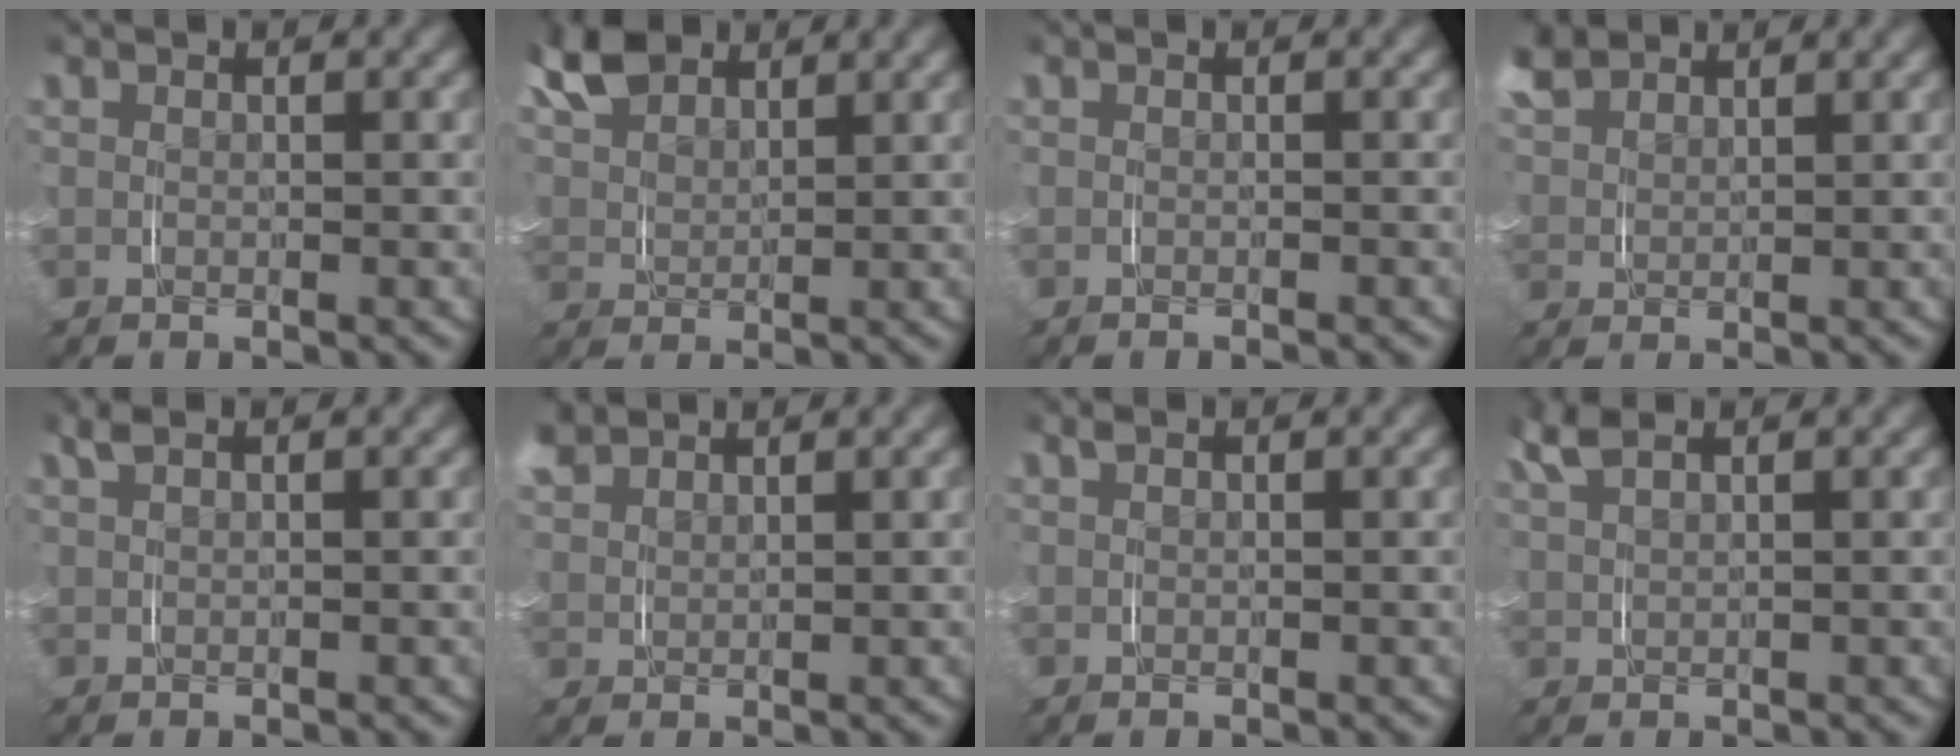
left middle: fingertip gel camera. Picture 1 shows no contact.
{"total": 5.5, "force": [3.1, 3.3, 3.1], "torque": [-0.086, -0.004, 0.062]}
{"total": 0.8, "force": [-0.8, -0.1, 0.1], "torque": [-0.003, 0.001, -0.015]}
{"total": 2.5, "force": [2.1, 1.1, 0.9], "torque": [-0.039, 0.002, 0.045]}
{"total": 0.9, "force": [0.7, 0.2, 0.6], "torque": [-0.018, 0.006, 0.012]}
{"total": 1.8, "force": [1.7, 0.5, 0.4], "torque": [-0.020, 0.003, 0.038]}
{"total": 0.0}
{"total": 2.2, "force": [1.8, 0.6, 1.1], "torque": [-0.038, 0.005, 0.035]}